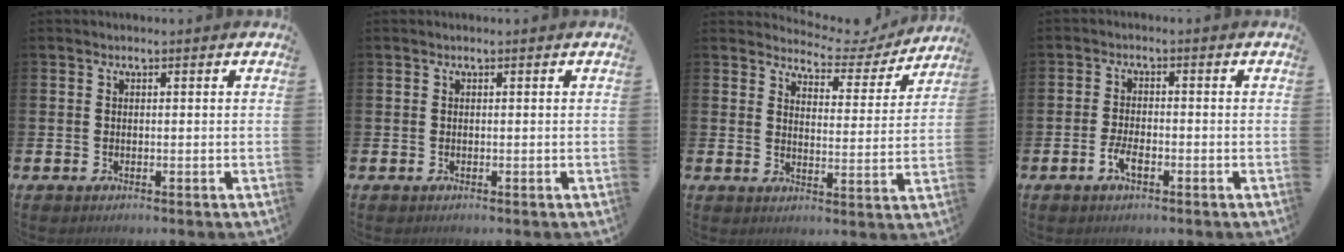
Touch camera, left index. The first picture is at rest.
{"total": 0.0}
{"total": 5.1, "force": [4.8, 1.6, 0.5], "torque": [-0.024, -0.043, 0.077]}
{"total": 2.6, "force": [-1.1, 1.1, 2.1], "torque": [-0.035, 0.001, -0.019]}